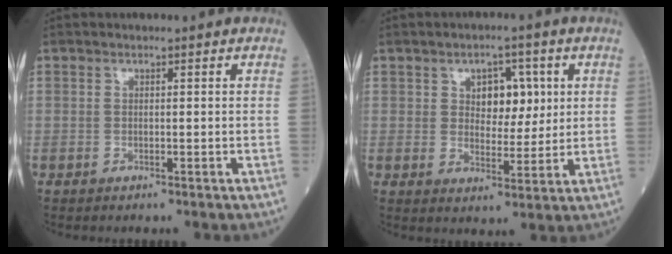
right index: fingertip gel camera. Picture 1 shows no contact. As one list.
[{"total": 6.1, "force": [2.0, 3.6, 4.5], "torque": [-0.059, 0.011, 0.032]}]